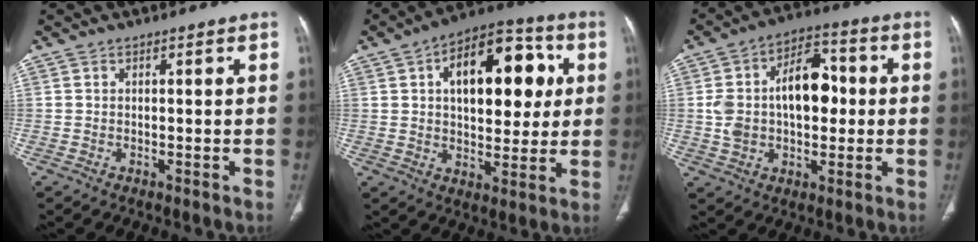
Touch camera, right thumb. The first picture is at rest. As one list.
[{"total": 18.9, "force": [4.5, 10.5, 15.0], "torque": [-0.169, 0.014, 0.064]}, {"total": 15.2, "force": [0.8, 9.5, 11.9], "torque": [-0.176, 0.035, 0.014]}]